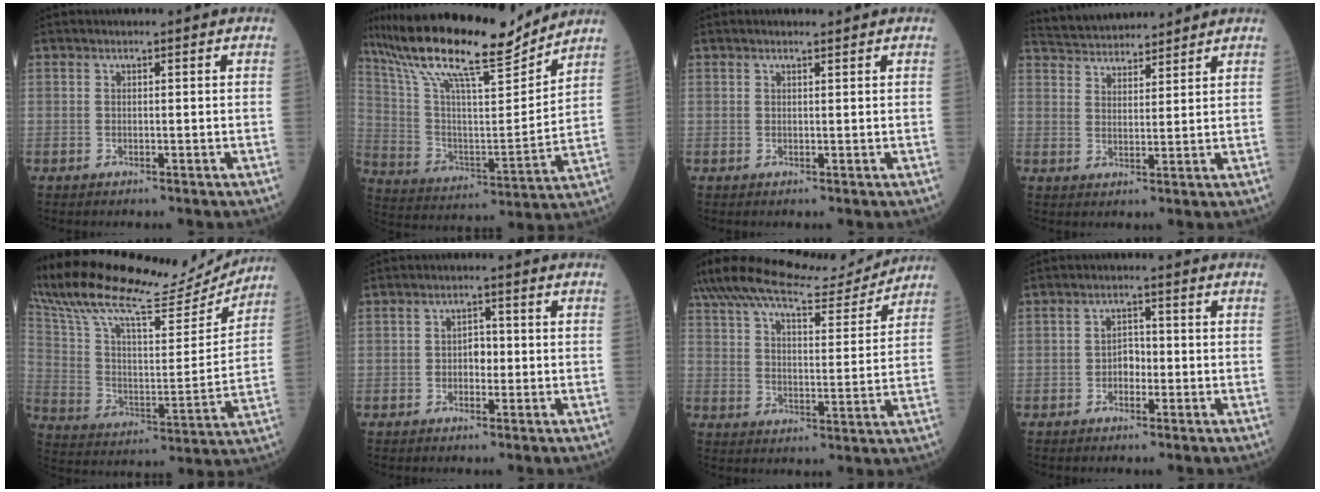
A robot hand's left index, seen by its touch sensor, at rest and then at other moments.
{"total": 21.1, "force": [17.9, 2.4, 10.9], "torque": [-0.210, 0.006, 0.306]}
{"total": 1.0, "force": [0.9, 0.1, 0.5], "torque": [-0.011, 0.006, 0.015]}
{"total": 10.6, "force": [10.2, 1.9, 2.4], "torque": [-0.047, 0.030, 0.165]}
{"total": 23.7, "force": [21.5, 3.9, 9.2], "torque": [-0.183, -0.006, 0.337]}
{"total": 2.4, "force": [-0.3, 1.6, 1.8], "torque": [-0.023, 0.007, -0.008]}
{"total": 16.8, "force": [15.4, 2.6, 6.2], "torque": [-0.117, 0.016, 0.236]}
{"total": 2.4, "force": [-0.7, 1.6, 1.6], "torque": [-0.021, 0.008, -0.016]}